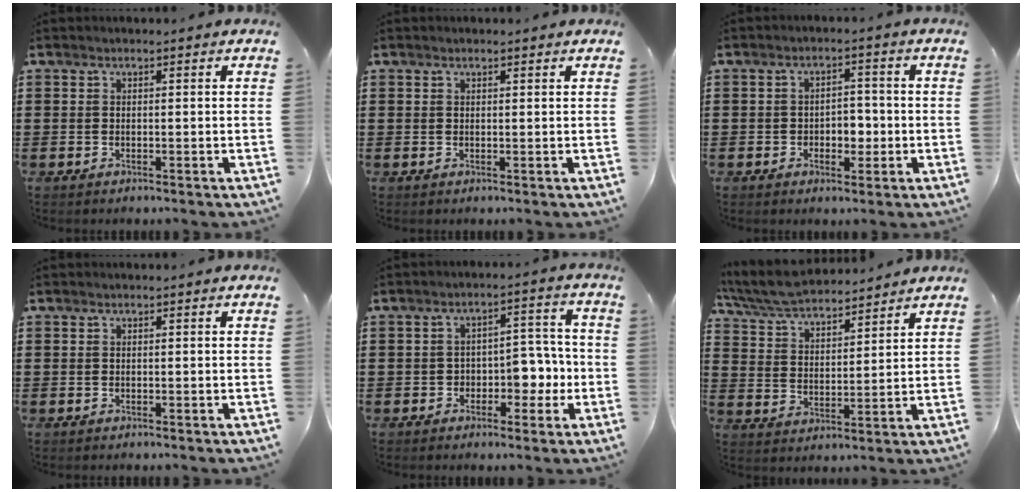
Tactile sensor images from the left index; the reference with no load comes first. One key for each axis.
{"total": 0.7, "fx": 0.5, "fy": 0.1, "fz": 0.4, "tx": -0.009, "ty": 0.001, "tz": 0.009}
{"total": 3.4, "fx": -1.0, "fy": 2.3, "fz": 2.3, "tx": -0.041, "ty": 0.003, "tz": -0.025}
{"total": 0.0}
{"total": 5.1, "fx": -1.7, "fy": 3.7, "fz": 3.1, "tx": -0.056, "ty": 0.009, "tz": -0.038}
{"total": 7.1, "fx": 6.5, "fy": 1.0, "fz": 2.6, "tx": -0.075, "ty": -0.027, "tz": 0.117}